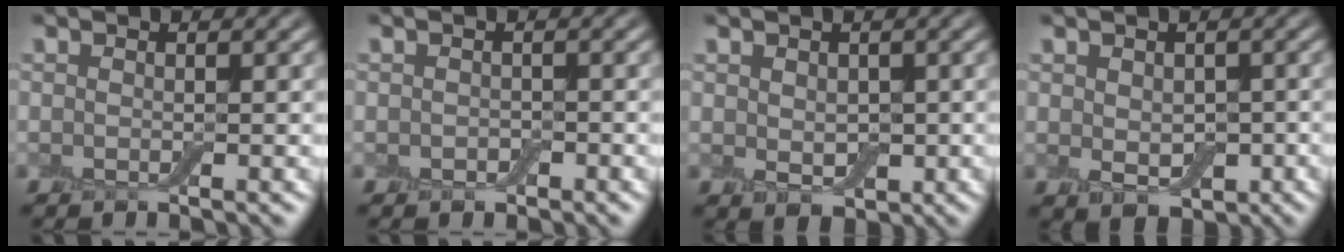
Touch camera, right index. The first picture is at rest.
{"total": 0.8, "force": [-0.3, 0.7, 0.4], "torque": [-0.006, -0.003, -0.006]}
{"total": 2.3, "force": [0.1, 1.7, 1.6], "torque": [-0.025, -0.005, 0.007]}
{"total": 3.7, "force": [-0.4, 2.5, 2.7], "torque": [-0.043, -0.010, -0.001]}